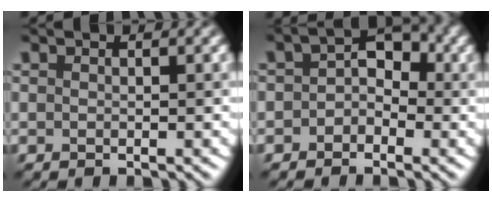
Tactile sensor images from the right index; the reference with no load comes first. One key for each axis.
{"total": 2.6, "fx": -0.6, "fy": 1.8, "fz": 1.7, "tx": -0.021, "ty": 0.023, "tz": -0.009}